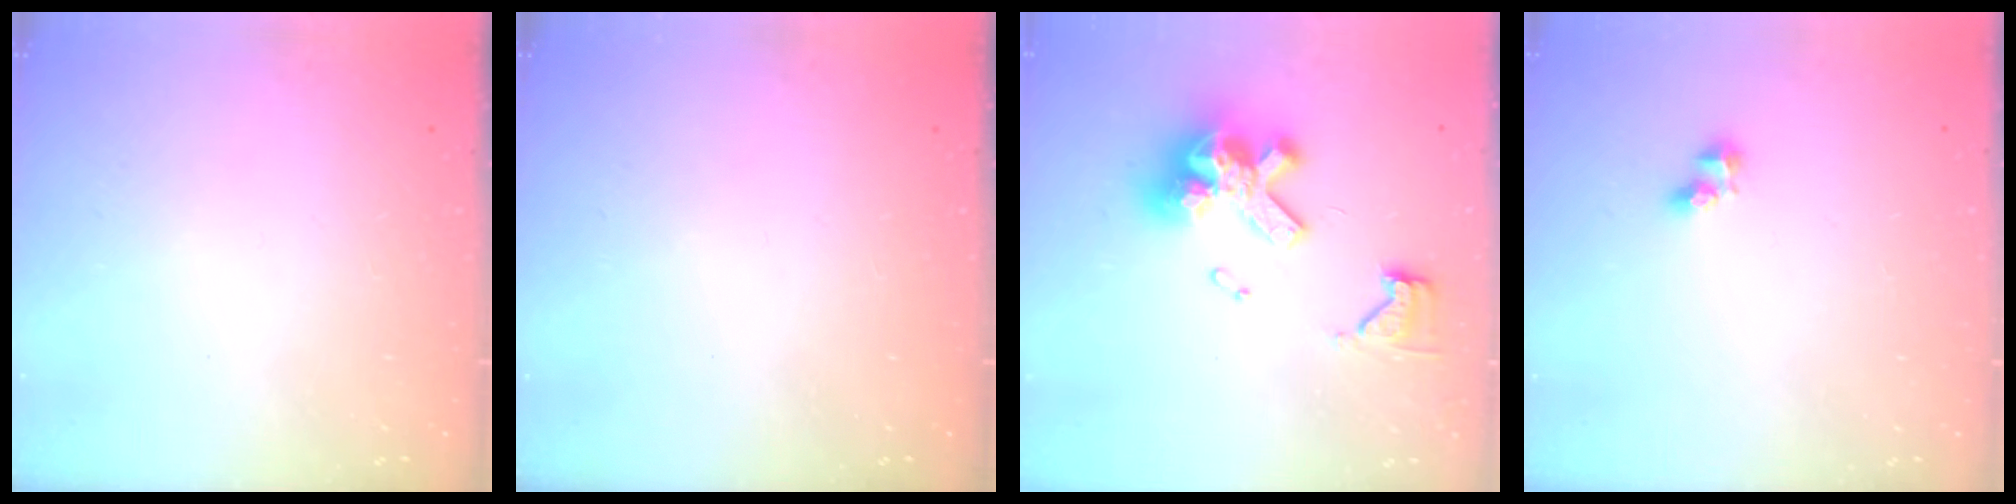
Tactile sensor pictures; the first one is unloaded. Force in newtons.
{"total": 0.0}
{"total": 14.8, "press": 14.7, "slide": 1.8}
{"total": 2.7, "press": 2.5, "slide": 1.0}